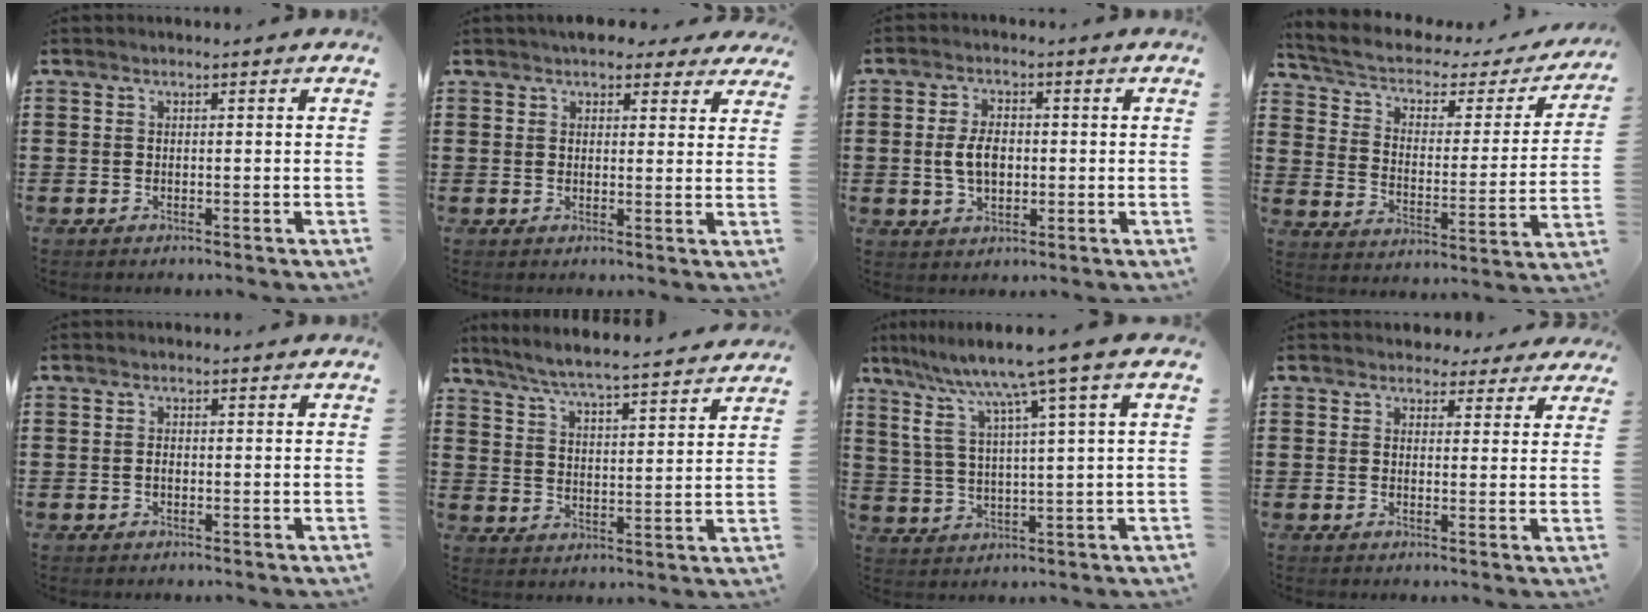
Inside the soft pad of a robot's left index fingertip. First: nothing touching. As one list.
[{"total": 4.0, "force": [3.2, 1.7, 1.6], "torque": [-0.034, -0.003, 0.058]}, {"total": 5.3, "force": [-0.3, 3.0, 4.3], "torque": [-0.091, 0.001, -0.012]}, {"total": 4.0, "force": [2.3, 2.0, 2.6], "torque": [-0.065, -0.020, 0.032]}, {"total": 0.9, "force": [-0.3, 0.3, 0.8], "torque": [-0.017, -0.002, -0.006]}, {"total": 5.6, "force": [5.3, -0.6, 1.8], "torque": [-0.059, -0.042, 0.087]}, {"total": 8.0, "force": [5.3, -0.8, 5.9], "torque": [-0.137, -0.034, 0.081]}, {"total": 2.7, "force": [2.3, 1.4, 0.6], "torque": [-0.012, 0.000, 0.042]}]